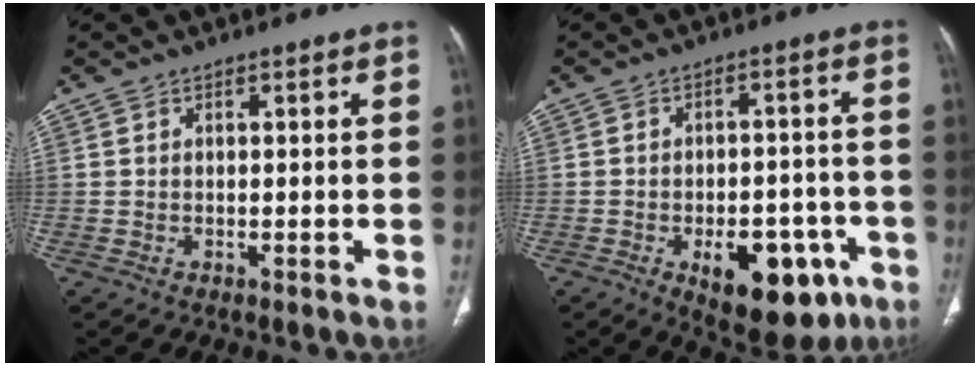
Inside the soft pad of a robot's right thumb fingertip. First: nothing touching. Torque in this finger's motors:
{"motor_torque": [1.40, 1.59, -0.02, 0.00, 0.23]}